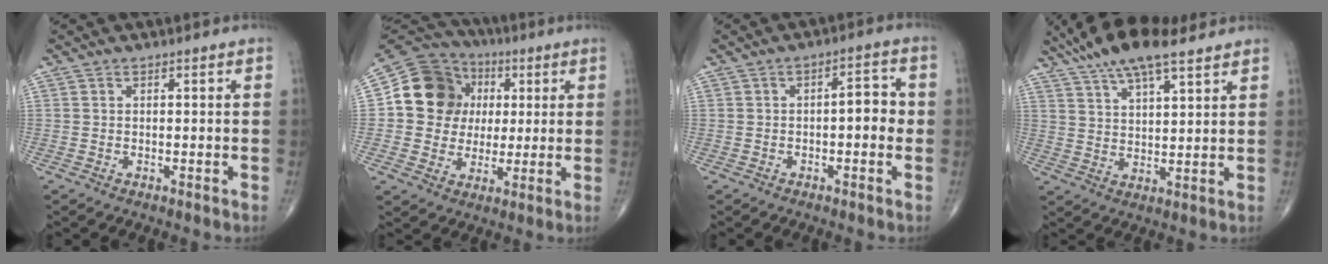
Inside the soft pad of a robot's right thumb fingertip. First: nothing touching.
{"total": 14.6, "force": [2.2, 13.1, 6.1], "torque": [-0.072, 0.014, 0.035]}
{"total": 5.1, "force": [-0.5, 2.0, 4.6], "torque": [-0.049, 0.016, -0.010]}
{"total": 14.0, "force": [10.1, 4.3, 8.7], "torque": [-0.145, -0.024, 0.180]}